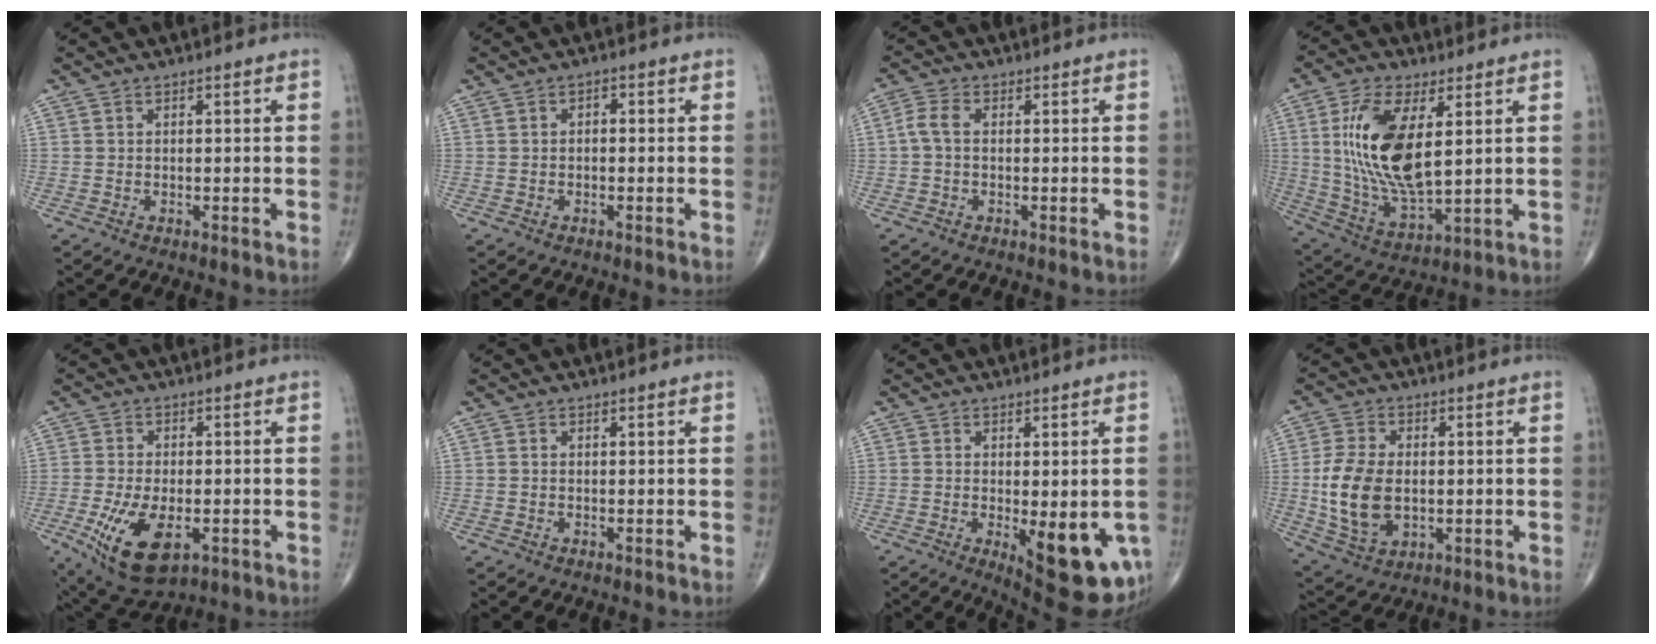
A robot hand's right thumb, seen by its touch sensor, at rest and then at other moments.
{"total": 1.2, "force": [-0.1, 0.8, 0.9], "torque": [-0.007, 0.005, -0.006]}
{"total": 3.2, "force": [-0.1, 2.0, 2.6], "torque": [-0.057, 0.009, -0.008]}
{"total": 17.2, "force": [3.7, 7.5, 15.0], "torque": [-0.298, -0.021, 0.081]}
{"total": 12.3, "force": [-4.3, 6.2, 9.7], "torque": [-0.175, -0.002, -0.060]}
{"total": 0.0}
{"total": 13.9, "force": [-3.7, 5.3, 12.3], "torque": [-0.131, -0.020, -0.034]}
{"total": 12.2, "force": [-0.6, 7.9, 9.2], "torque": [-0.174, -0.003, -0.003]}